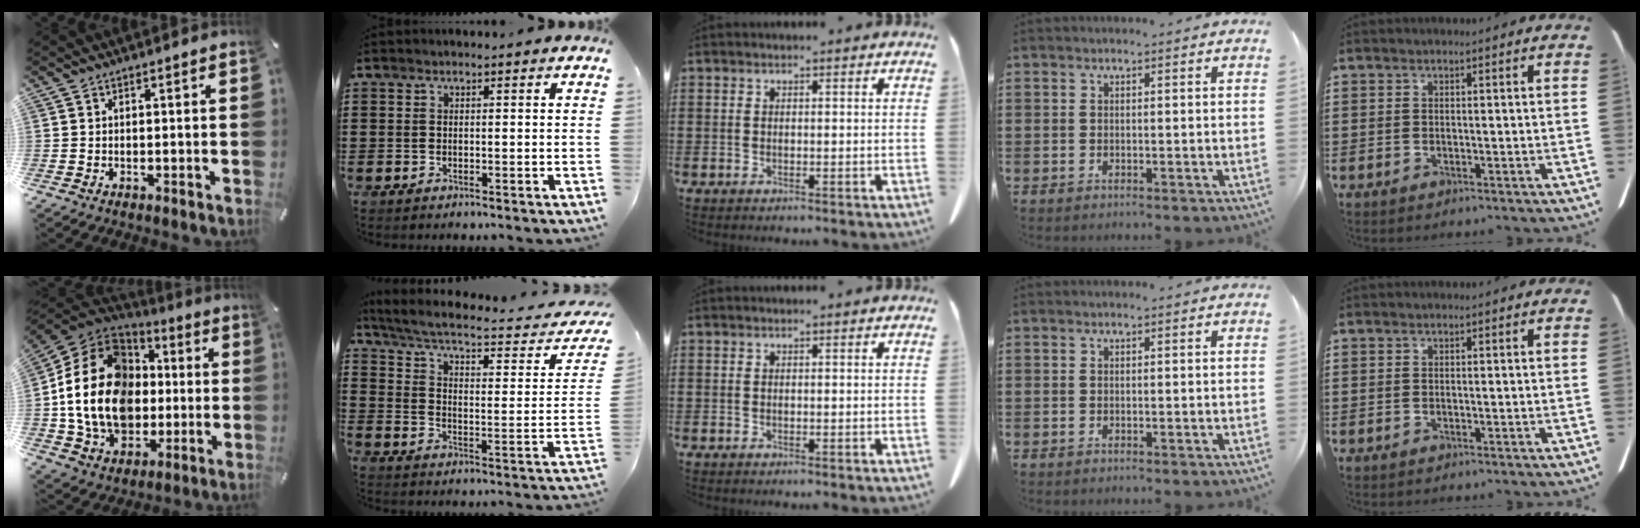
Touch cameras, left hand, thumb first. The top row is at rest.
{"thumb": {"total": 22.6, "force": [-1.3, 17.6, 14.2], "torque": [-0.296, 0.015, -0.014]}, "index": {"total": 5.4, "force": [4.2, 0.6, 3.3], "torque": [-0.085, -0.038, 0.066]}}